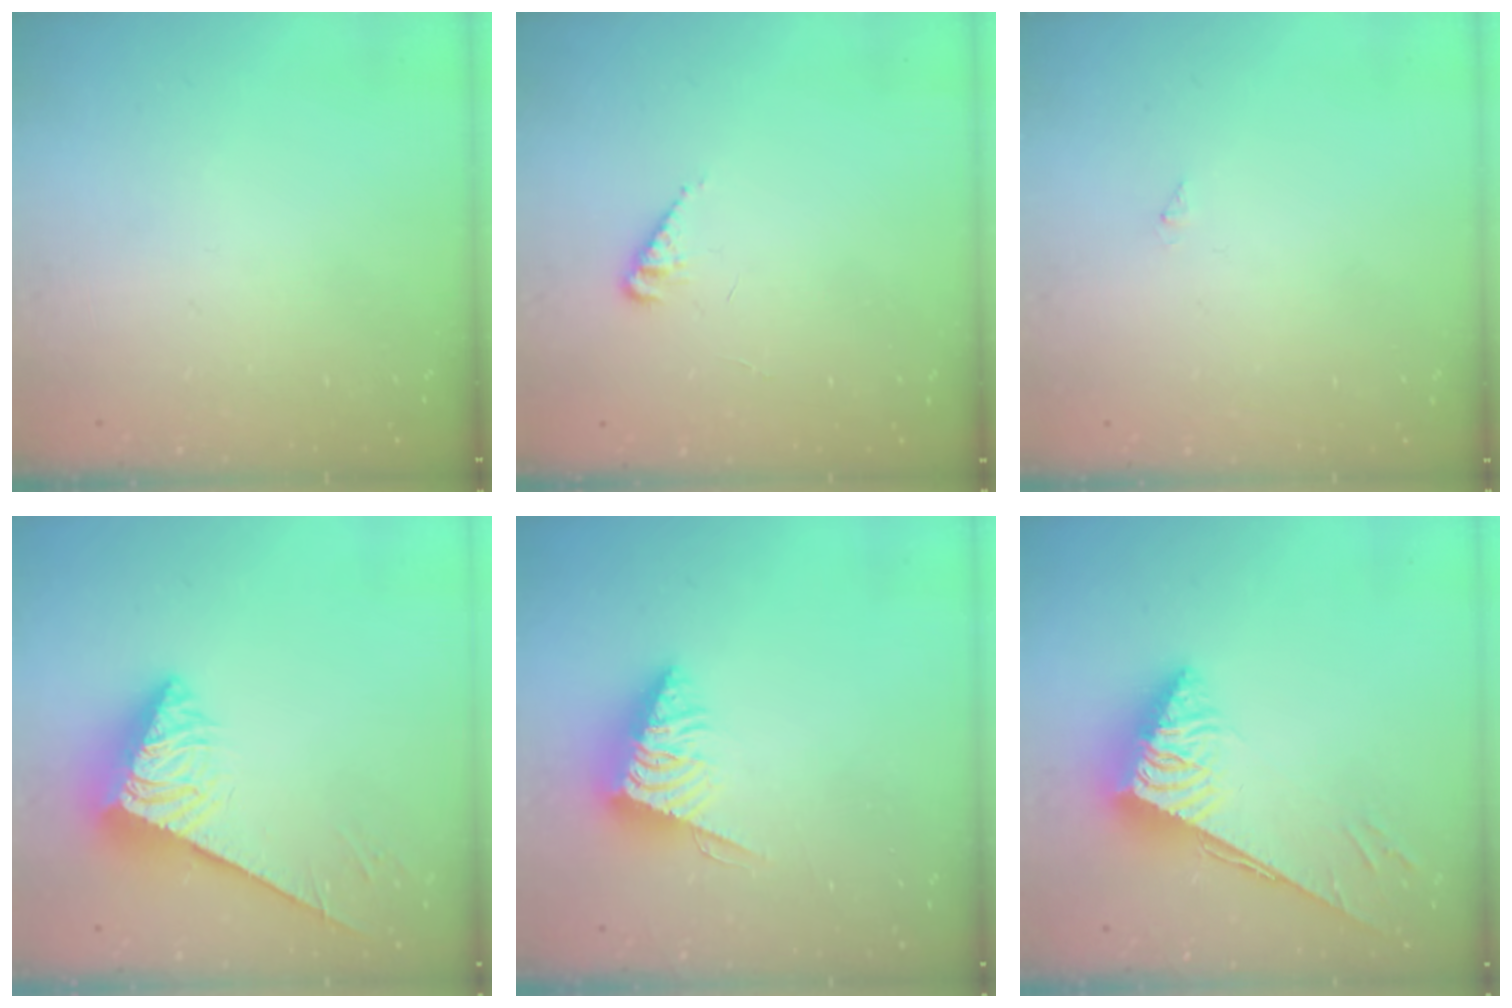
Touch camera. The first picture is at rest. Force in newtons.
{"total": 2.7, "press": 2.6, "slide": 0.4}
{"total": 0.0}
{"total": 5.2, "press": 5.1, "slide": 0.5}
{"total": 6.3, "press": 6.2, "slide": 0.5}
{"total": 6.8, "press": 6.8, "slide": 0.4}